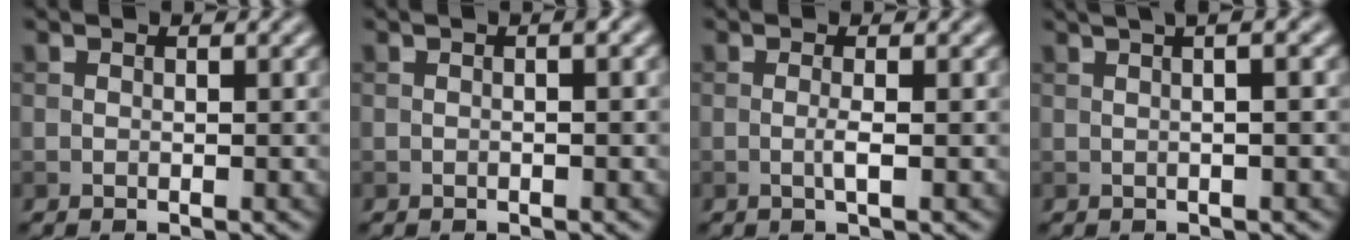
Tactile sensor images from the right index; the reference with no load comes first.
{"total": 1.1, "force": [0.1, 0.2, 1.1], "torque": [-0.018, 0.000, -0.003]}
{"total": 1.2, "force": [-0.2, 0.1, 1.2], "torque": [-0.025, 0.000, -0.007]}
{"total": 7.4, "force": [2.6, 3.5, 6.0], "torque": [-0.029, 0.044, -0.001]}